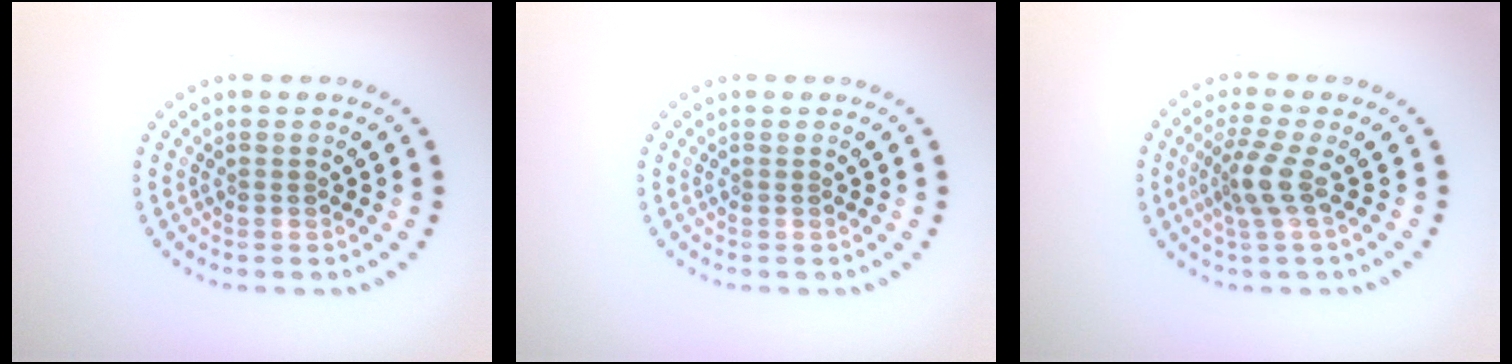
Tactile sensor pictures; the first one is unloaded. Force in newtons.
{"total": 0.0}
{"total": 2.8, "press": 2.0, "slide": 1.9}